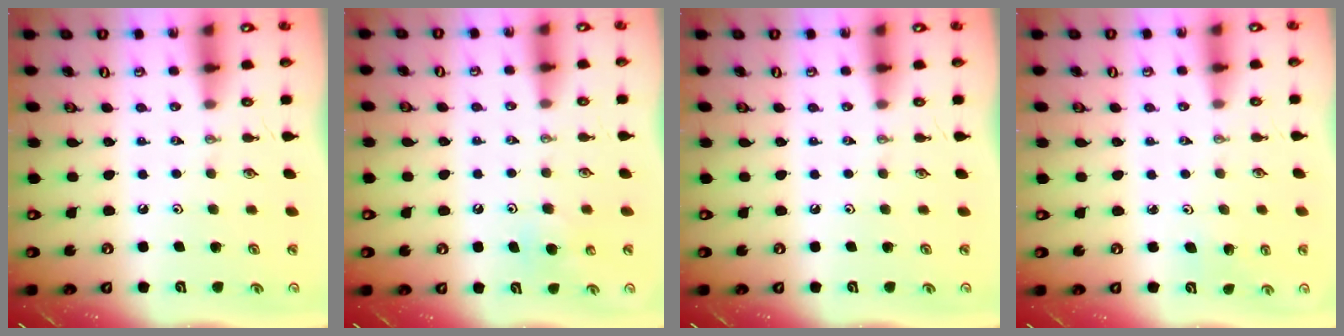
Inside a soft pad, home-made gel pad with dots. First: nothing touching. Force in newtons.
{"total": 5.4, "press": 5.4, "slide": 0.5}
{"total": 0.0}
{"total": 2.9, "press": 2.6, "slide": 1.3}